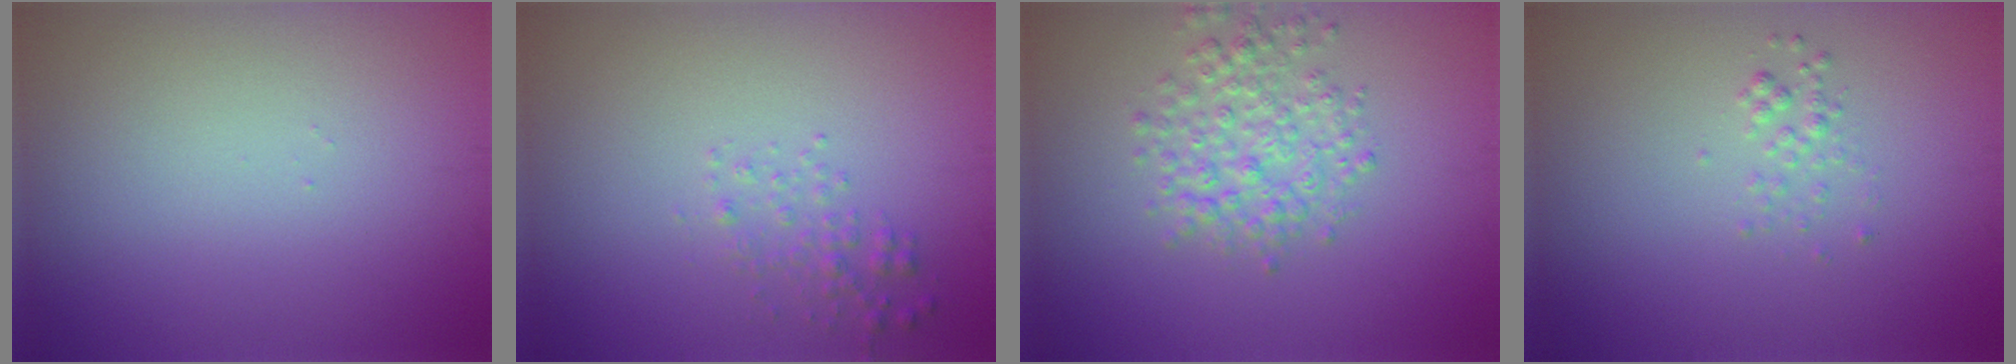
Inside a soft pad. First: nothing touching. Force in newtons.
{"total": 1.5, "press": 1.5, "slide": 0.1}
{"total": 3.5, "press": 3.5, "slide": 0.1}
{"total": 1.0, "press": 1.0, "slide": 0.1}